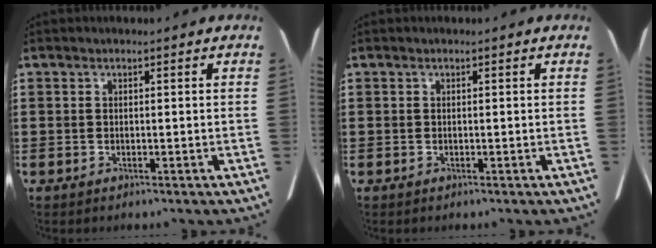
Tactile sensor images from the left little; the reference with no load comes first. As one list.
[{"total": 0.0}]